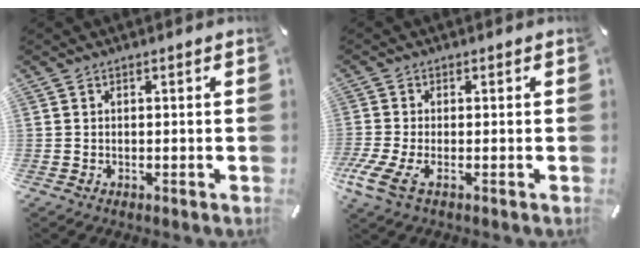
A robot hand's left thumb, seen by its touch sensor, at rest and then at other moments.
{"total": 5.2, "force": [-1.7, 1.9, 4.5], "torque": [-0.107, -0.017, -0.031]}